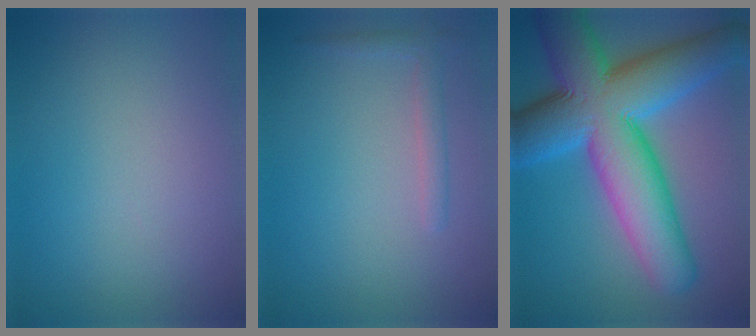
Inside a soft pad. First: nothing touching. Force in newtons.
{"total": 1.5, "press": 1.5, "slide": 0.1}
{"total": 14.4, "press": 14.4, "slide": 0.3}